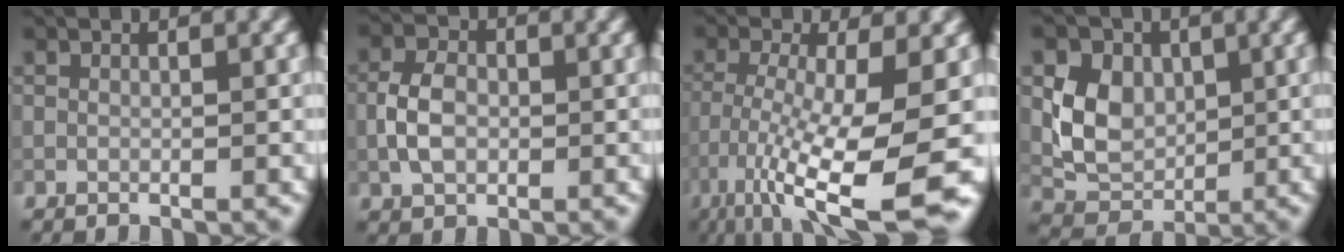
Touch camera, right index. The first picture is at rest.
{"total": 3.7, "force": [-0.5, 2.6, 2.7], "torque": [-0.054, 0.004, -0.013]}
{"total": 12.5, "force": [-5.9, 3.1, 10.6], "torque": [-0.203, -0.025, -0.091]}
{"total": 5.6, "force": [1.0, 4.4, 3.3], "torque": [-0.061, -0.003, 0.017]}